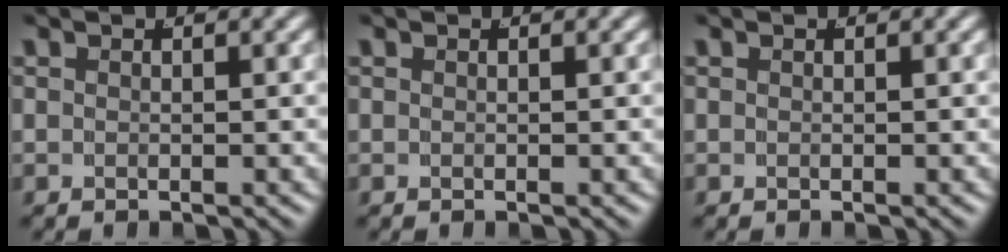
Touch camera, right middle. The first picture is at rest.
{"total": 0.0}
{"total": 0.0}